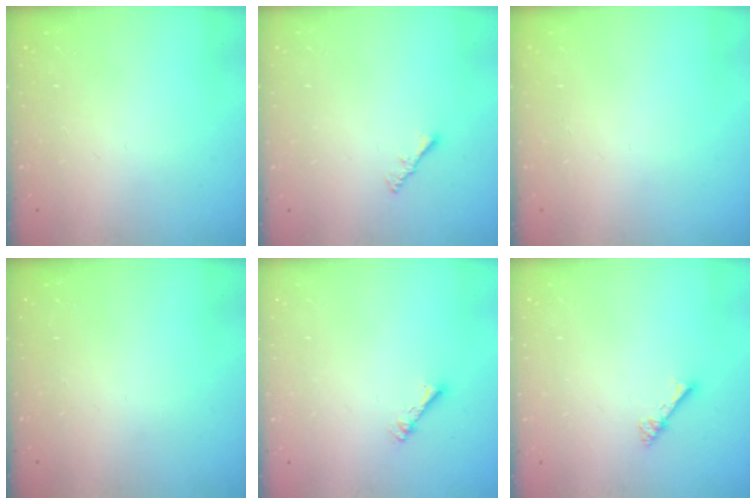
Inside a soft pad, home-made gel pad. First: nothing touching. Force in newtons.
{"total": 1.6, "press": 1.5, "slide": 0.5}
{"total": 0.0}
{"total": 0.0}
{"total": 2.4, "press": 2.4, "slide": 0.4}
{"total": 2.7, "press": 2.7, "slide": 0.2}